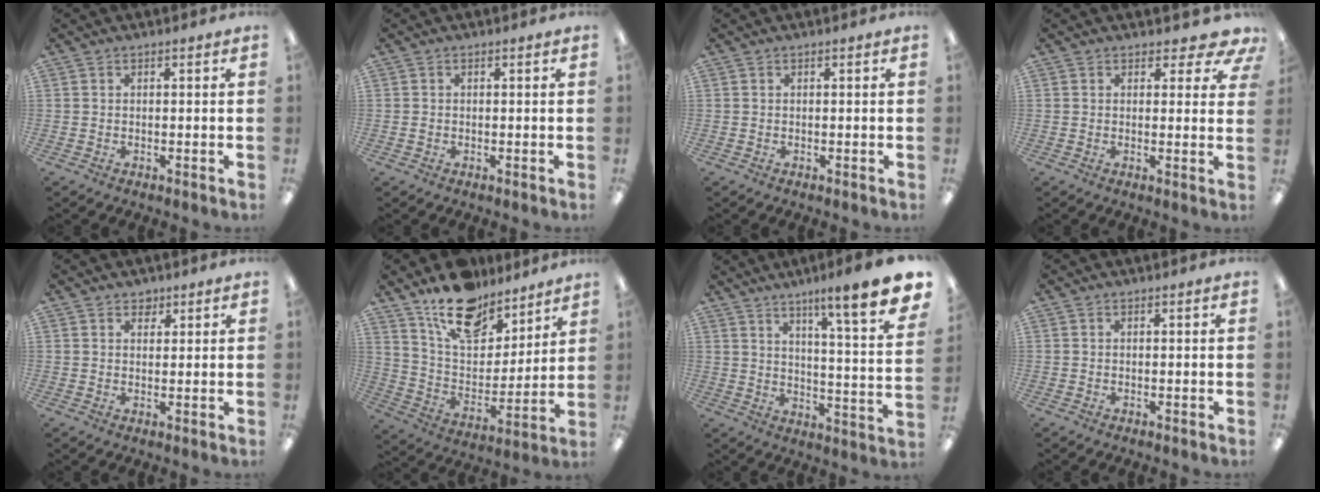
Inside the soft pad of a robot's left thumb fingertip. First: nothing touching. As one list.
[{"total": 0.6, "force": [-0.1, 0.5, 0.2], "torque": [-0.004, 0.004, -0.003]}, {"total": 0.0}, {"total": 4.2, "force": [2.9, 2.2, 2.2], "torque": [-0.015, -0.017, 0.048]}, {"total": 2.2, "force": [1.8, 1.2, 0.4], "torque": [0.008, -0.008, 0.030]}, {"total": 16.7, "force": [13.1, 8.0, 6.7], "torque": [-0.118, -0.088, 0.236]}, {"total": 12.2, "force": [9.0, 0.5, 8.3], "torque": [-0.119, -0.081, 0.135]}, {"total": 0.0}]